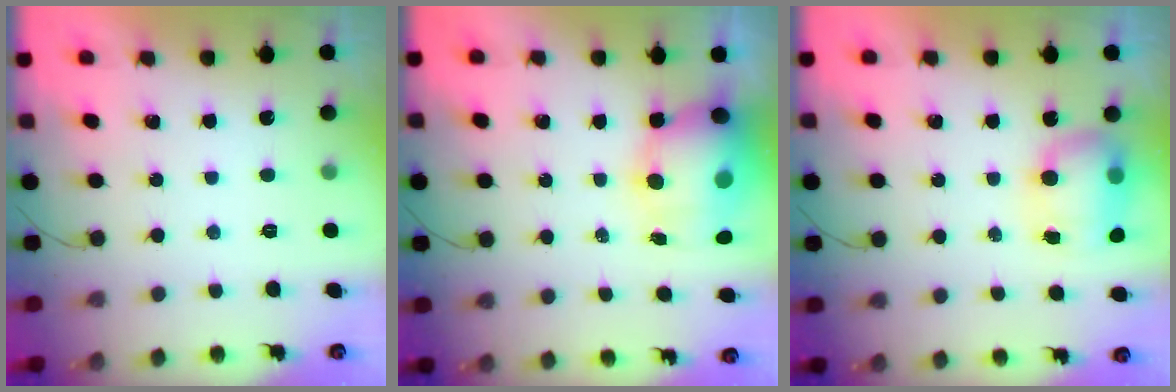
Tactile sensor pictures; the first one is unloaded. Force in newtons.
{"total": 12.3, "press": 11.9, "slide": 3.0}
{"total": 8.8, "press": 8.4, "slide": 2.6}